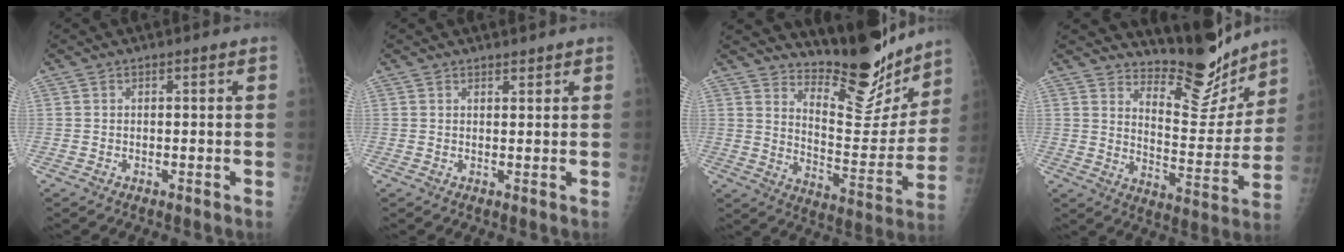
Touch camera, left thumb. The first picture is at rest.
{"total": 1.2, "force": [1.1, 0.3, 0.3], "torque": [-0.001, -0.008, 0.016]}
{"total": 16.7, "force": [14.7, 4.6, 6.2], "torque": [-0.049, -0.127, 0.224]}
{"total": 13.2, "force": [12.2, 3.5, 3.5], "torque": [-0.020, -0.110, 0.189]}